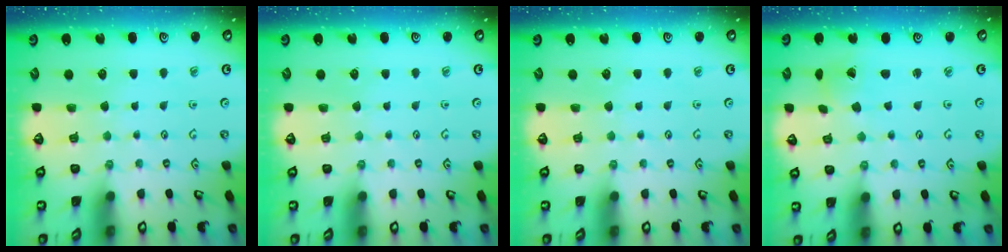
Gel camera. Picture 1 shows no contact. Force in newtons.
{"total": 0.0}
{"total": 0.0}
{"total": 1.3, "press": 1.2, "slide": 0.2}